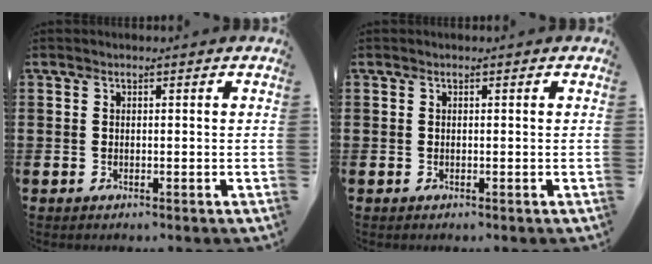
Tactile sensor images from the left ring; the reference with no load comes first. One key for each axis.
{"total": 0.0}